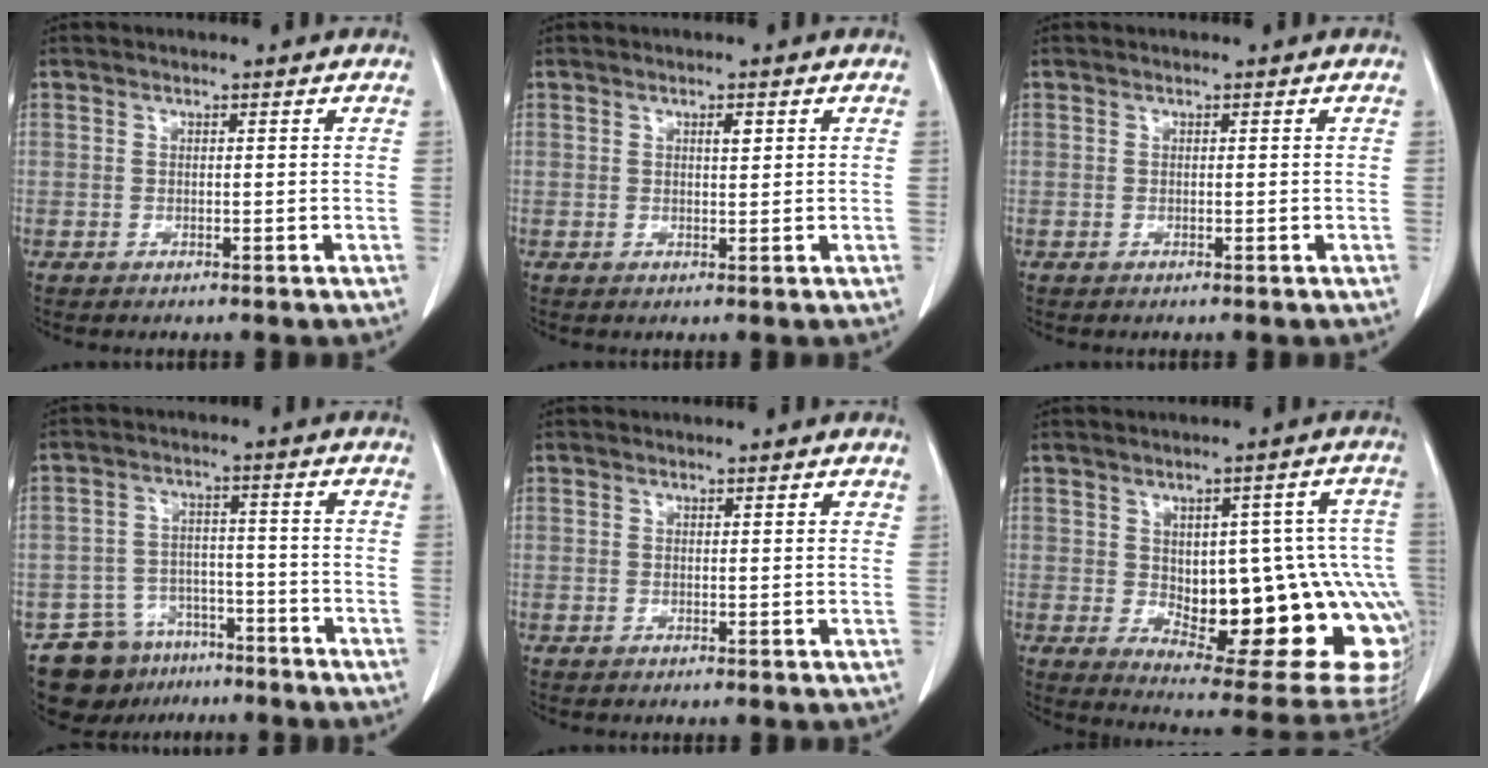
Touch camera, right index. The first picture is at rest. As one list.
[{"total": 1.4, "force": [0.6, 0.4, 1.2], "torque": [-0.018, -0.001, 0.008]}, {"total": 0.0}, {"total": 9.3, "force": [-6.8, 6.1, 1.6], "torque": [-0.030, 0.024, -0.104]}, {"total": 0.9, "force": [0.6, 0.2, 0.6], "torque": [-0.007, -0.001, 0.006]}, {"total": 23.6, "force": [-3.5, 8.5, 21.7], "torque": [-0.208, 0.012, -0.019]}]